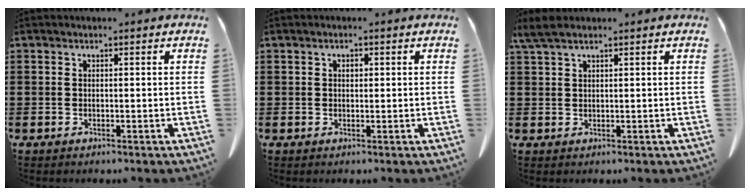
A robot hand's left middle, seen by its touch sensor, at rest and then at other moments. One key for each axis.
{"total": 1.0, "fx": 0.3, "fy": 0.6, "fz": 0.7, "tx": -0.016, "ty": 0.006, "tz": 0.005}
{"total": 2.7, "fx": 1.9, "fy": 0.7, "fz": 1.9, "tx": -0.040, "ty": 0.003, "tz": 0.035}